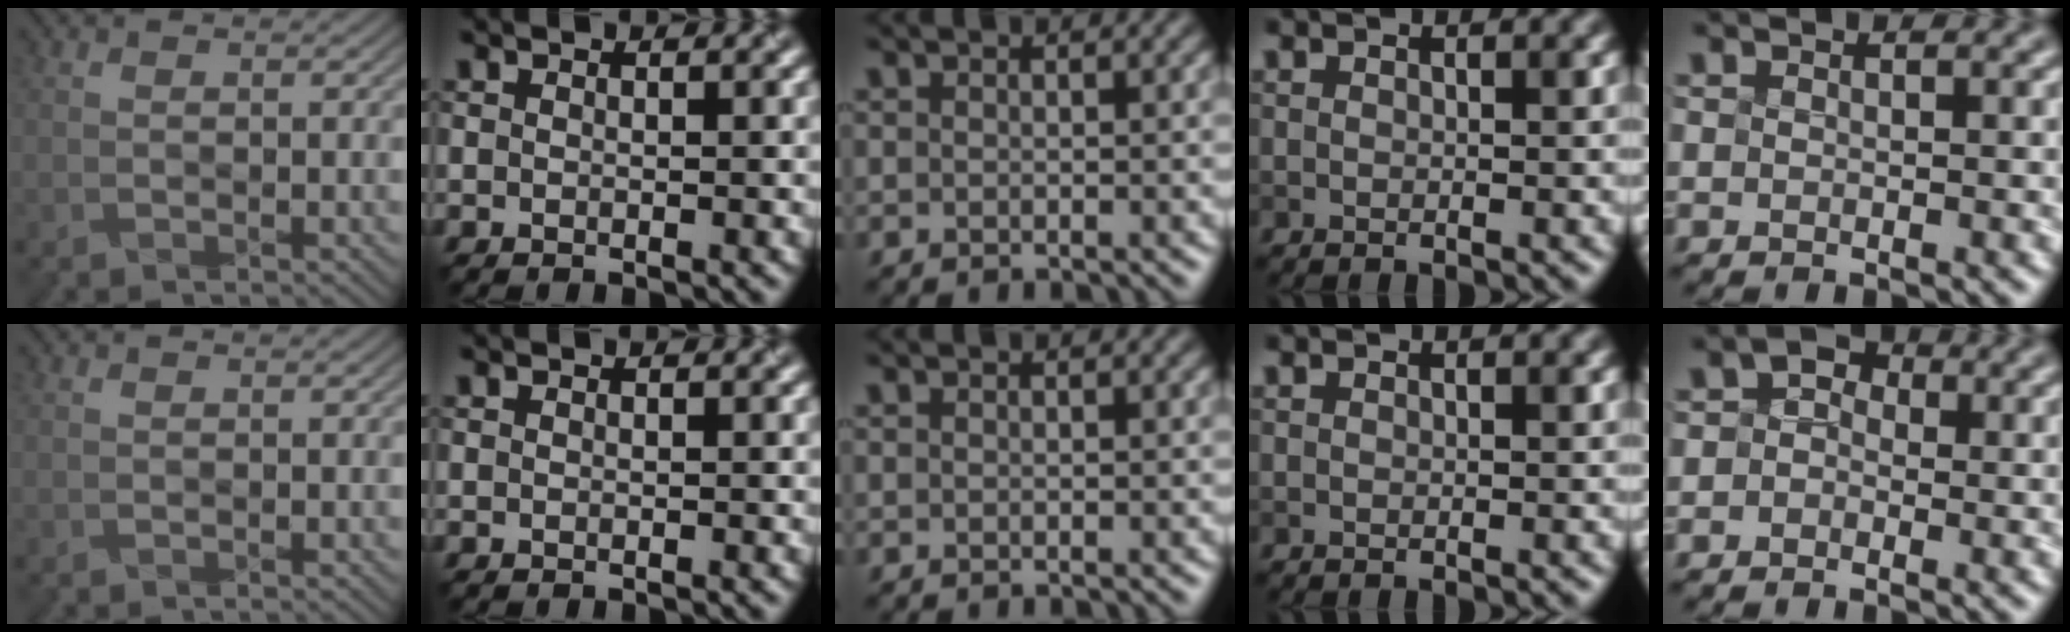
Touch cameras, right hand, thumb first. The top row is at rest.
{"little": {"total": 1.2, "force": [-0.3, 1.0, 0.6], "torque": [-0.007, 0.008, -0.004]}}